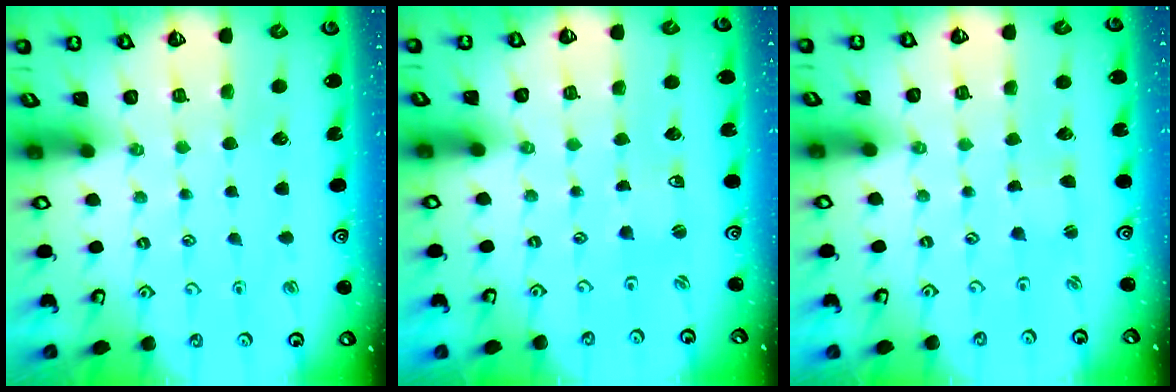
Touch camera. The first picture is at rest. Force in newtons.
{"total": 1.2, "press": 1.2, "slide": 0.0}
{"total": 1.6, "press": 1.6, "slide": 0.3}